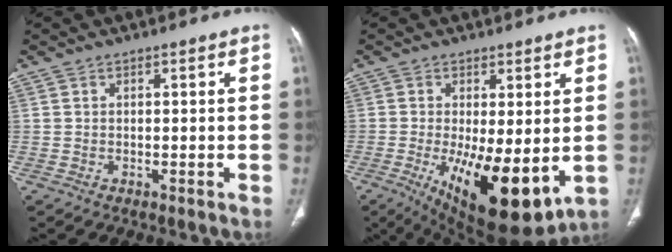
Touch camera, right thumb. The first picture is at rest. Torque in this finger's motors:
{"motor_torque": [2.08, 2.93, 1.05, -1.00, 0.45]}